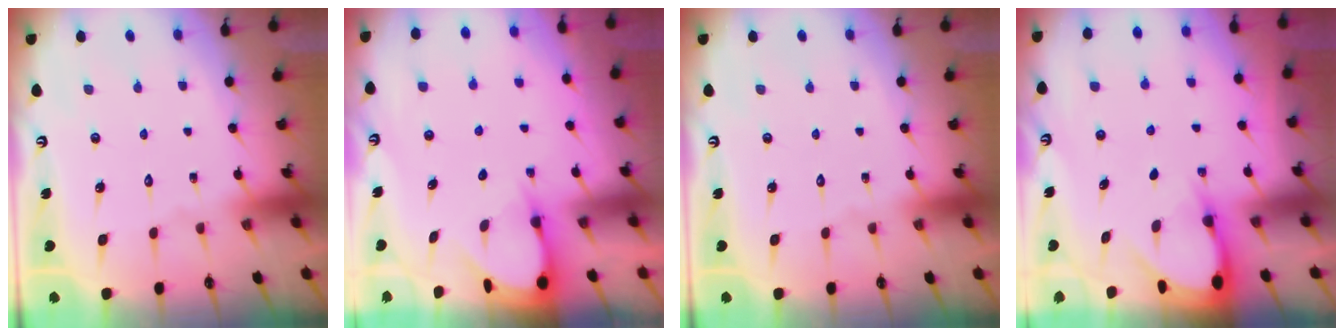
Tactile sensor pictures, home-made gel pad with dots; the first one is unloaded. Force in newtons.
{"total": 3.5, "press": 3.5, "slide": 0.5}
{"total": 0.0}
{"total": 3.3, "press": 3.3, "slide": 0.4}